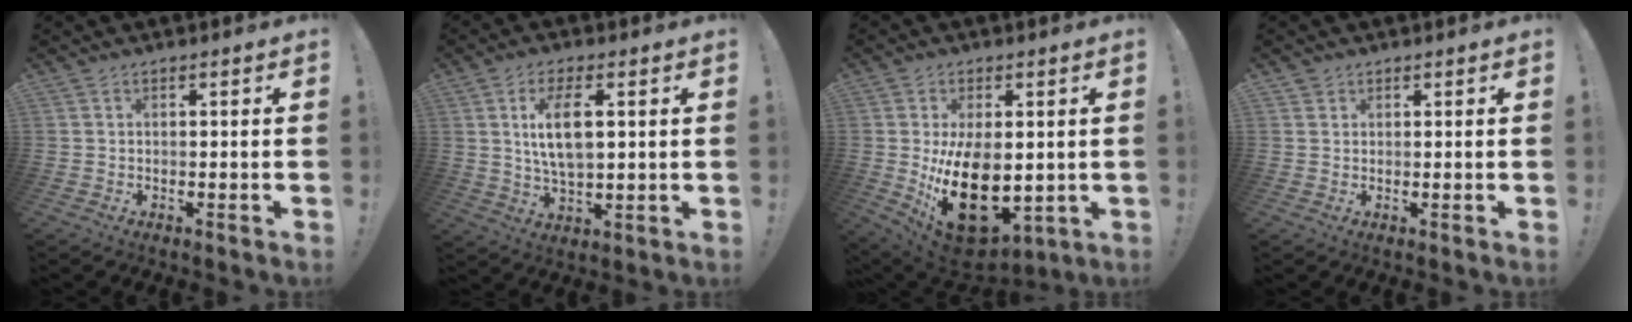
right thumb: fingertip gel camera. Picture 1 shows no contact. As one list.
[{"total": 10.1, "force": [2.3, 4.5, 8.7], "torque": [-0.151, -0.006, 0.037]}, {"total": 20.5, "force": [-2.2, 12.2, 16.4], "torque": [-0.282, -0.023, -0.020]}, {"total": 1.3, "force": [0.9, 0.9, 0.1], "torque": [0.004, -0.003, 0.016]}]